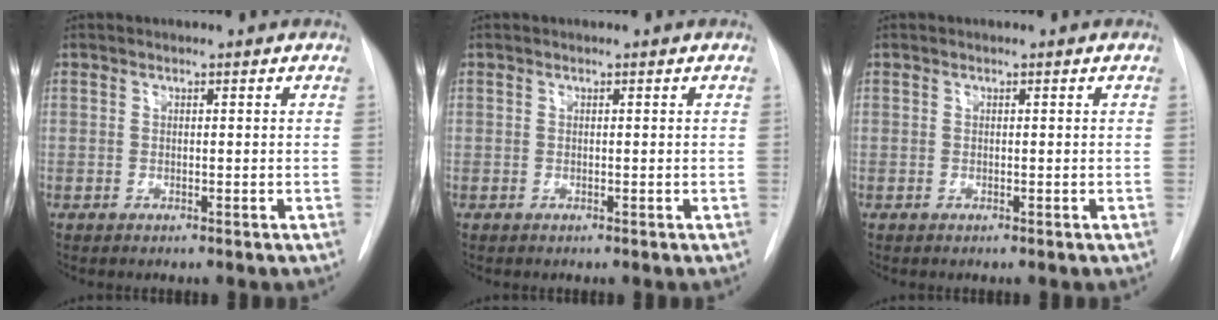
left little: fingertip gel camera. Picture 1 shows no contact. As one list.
[{"total": 0.0}, {"total": 0.0}]